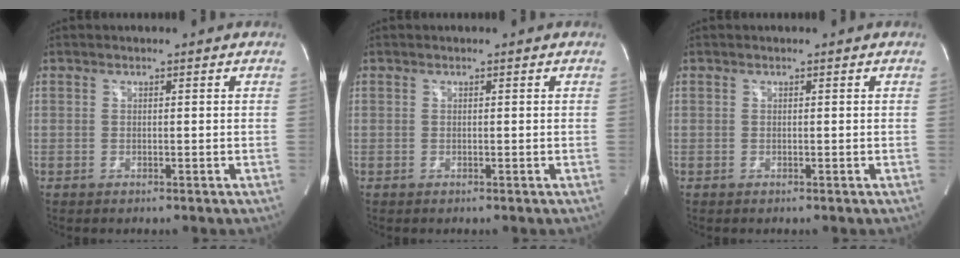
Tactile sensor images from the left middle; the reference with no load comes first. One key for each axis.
{"total": 0.0}
{"total": 0.0}